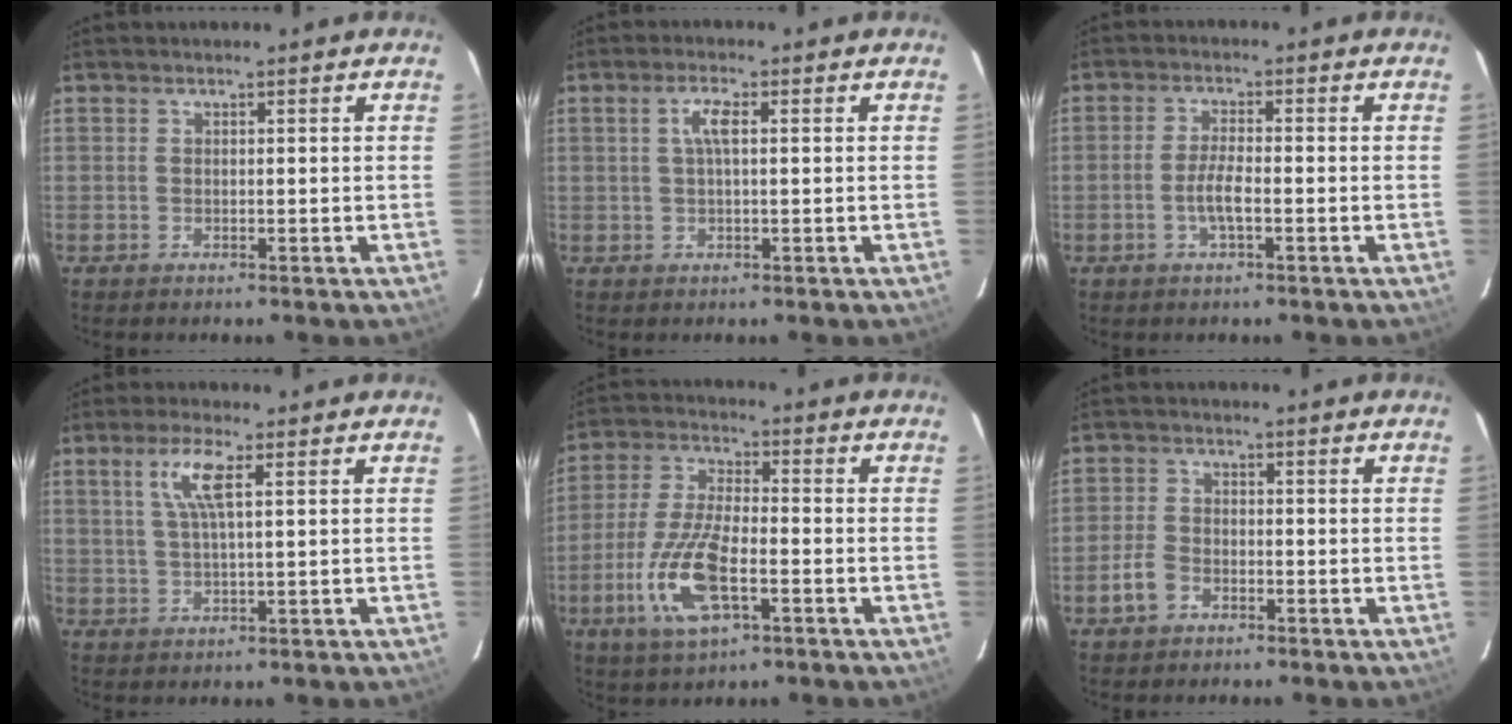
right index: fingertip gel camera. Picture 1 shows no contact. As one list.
[{"total": 3.1, "force": [0.6, 0.7, 3.0], "torque": [-0.061, 0.006, 0.011]}, {"total": 4.1, "force": [-1.5, 0.8, 3.7], "torque": [-0.077, 0.000, -0.030]}, {"total": 5.7, "force": [2.1, 0.8, 5.3], "torque": [-0.106, 0.004, 0.042]}, {"total": 13.5, "force": [-5.0, 4.9, 11.5], "torque": [-0.250, -0.009, -0.095]}, {"total": 4.4, "force": [-2.4, 3.0, 2.2], "torque": [-0.053, 0.009, -0.043]}]